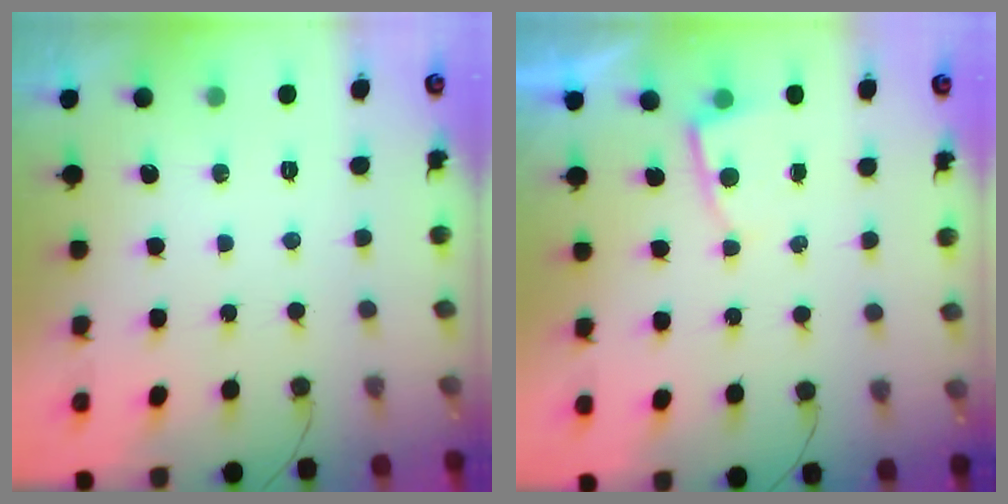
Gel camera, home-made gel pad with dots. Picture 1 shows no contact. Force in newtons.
{"total": 2.8, "press": 2.8, "slide": 0.2}